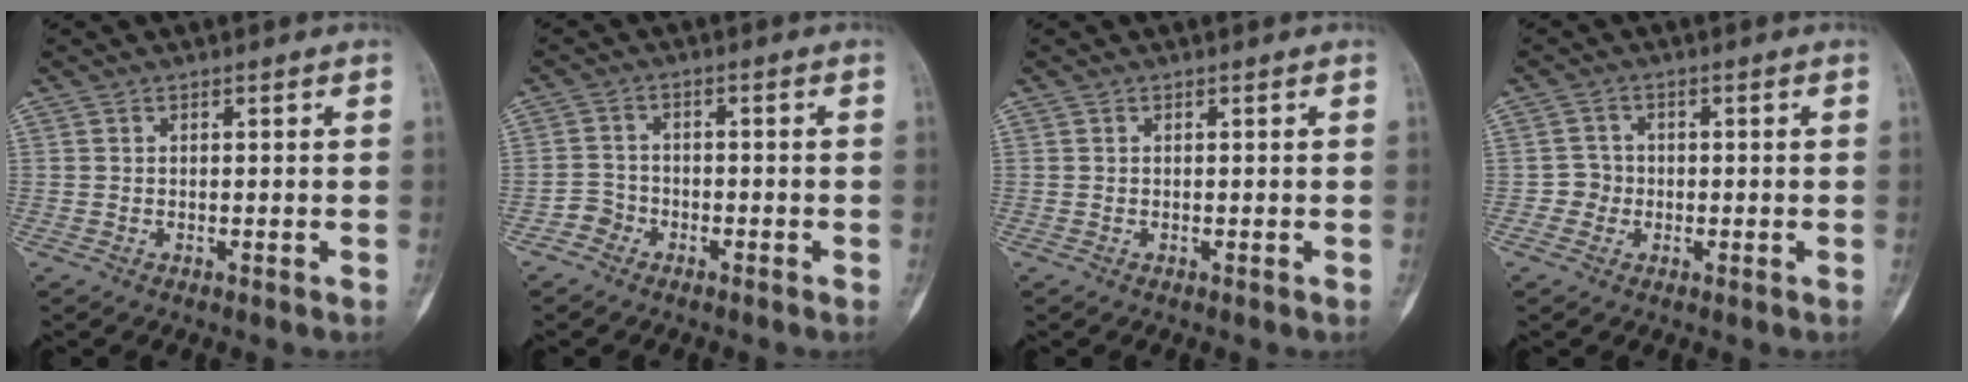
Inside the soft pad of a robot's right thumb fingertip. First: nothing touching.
{"total": 3.1, "force": [-2.0, 2.3, 0.2], "torque": [0.009, 0.017, -0.047]}
{"total": 0.0}
{"total": 2.9, "force": [-0.7, 2.8, 0.2], "torque": [0.020, 0.011, -0.020]}